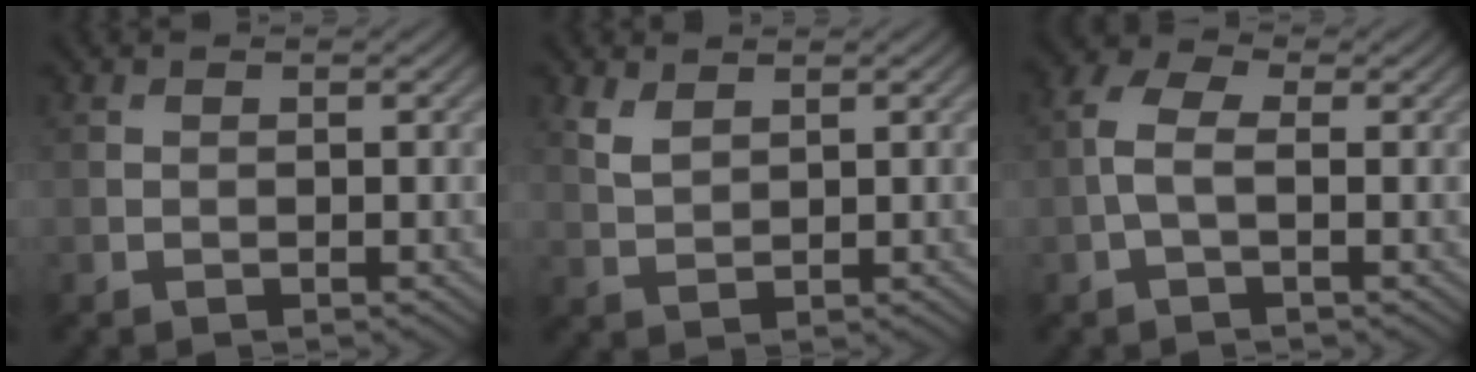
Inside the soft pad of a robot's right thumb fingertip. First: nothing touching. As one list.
[{"total": 2.6, "force": [1.7, 1.2, 1.5], "torque": [-0.045, 0.000, 0.041]}, {"total": 3.4, "force": [-0.5, 1.6, 3.0], "torque": [-0.073, 0.010, -0.017]}]